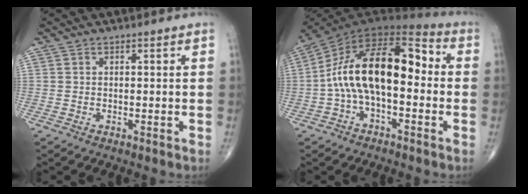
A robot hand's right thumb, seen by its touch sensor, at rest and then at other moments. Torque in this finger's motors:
{"motor_torque": [2.26, 2.35, 2.02, -0.38, 0.25]}